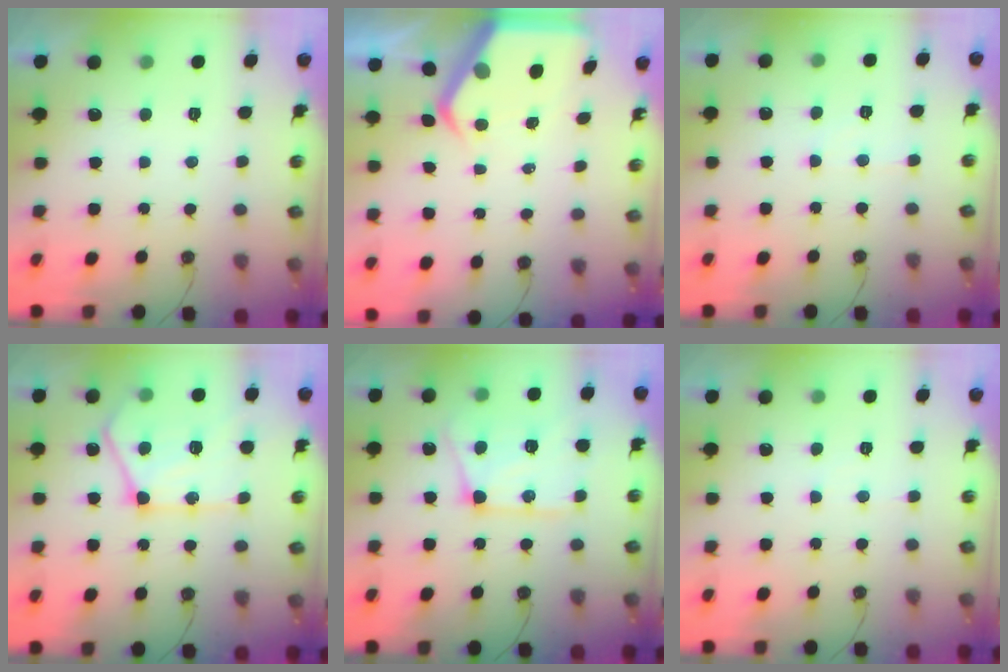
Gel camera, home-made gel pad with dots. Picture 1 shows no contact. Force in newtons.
{"total": 6.0, "press": 6.0, "slide": 0.7}
{"total": 4.1, "press": 4.0, "slide": 0.8}
{"total": 19.9, "press": 19.8, "slide": 1.5}
{"total": 17.4, "press": 17.3, "slide": 1.9}
{"total": 3.3, "press": 3.3, "slide": 0.5}